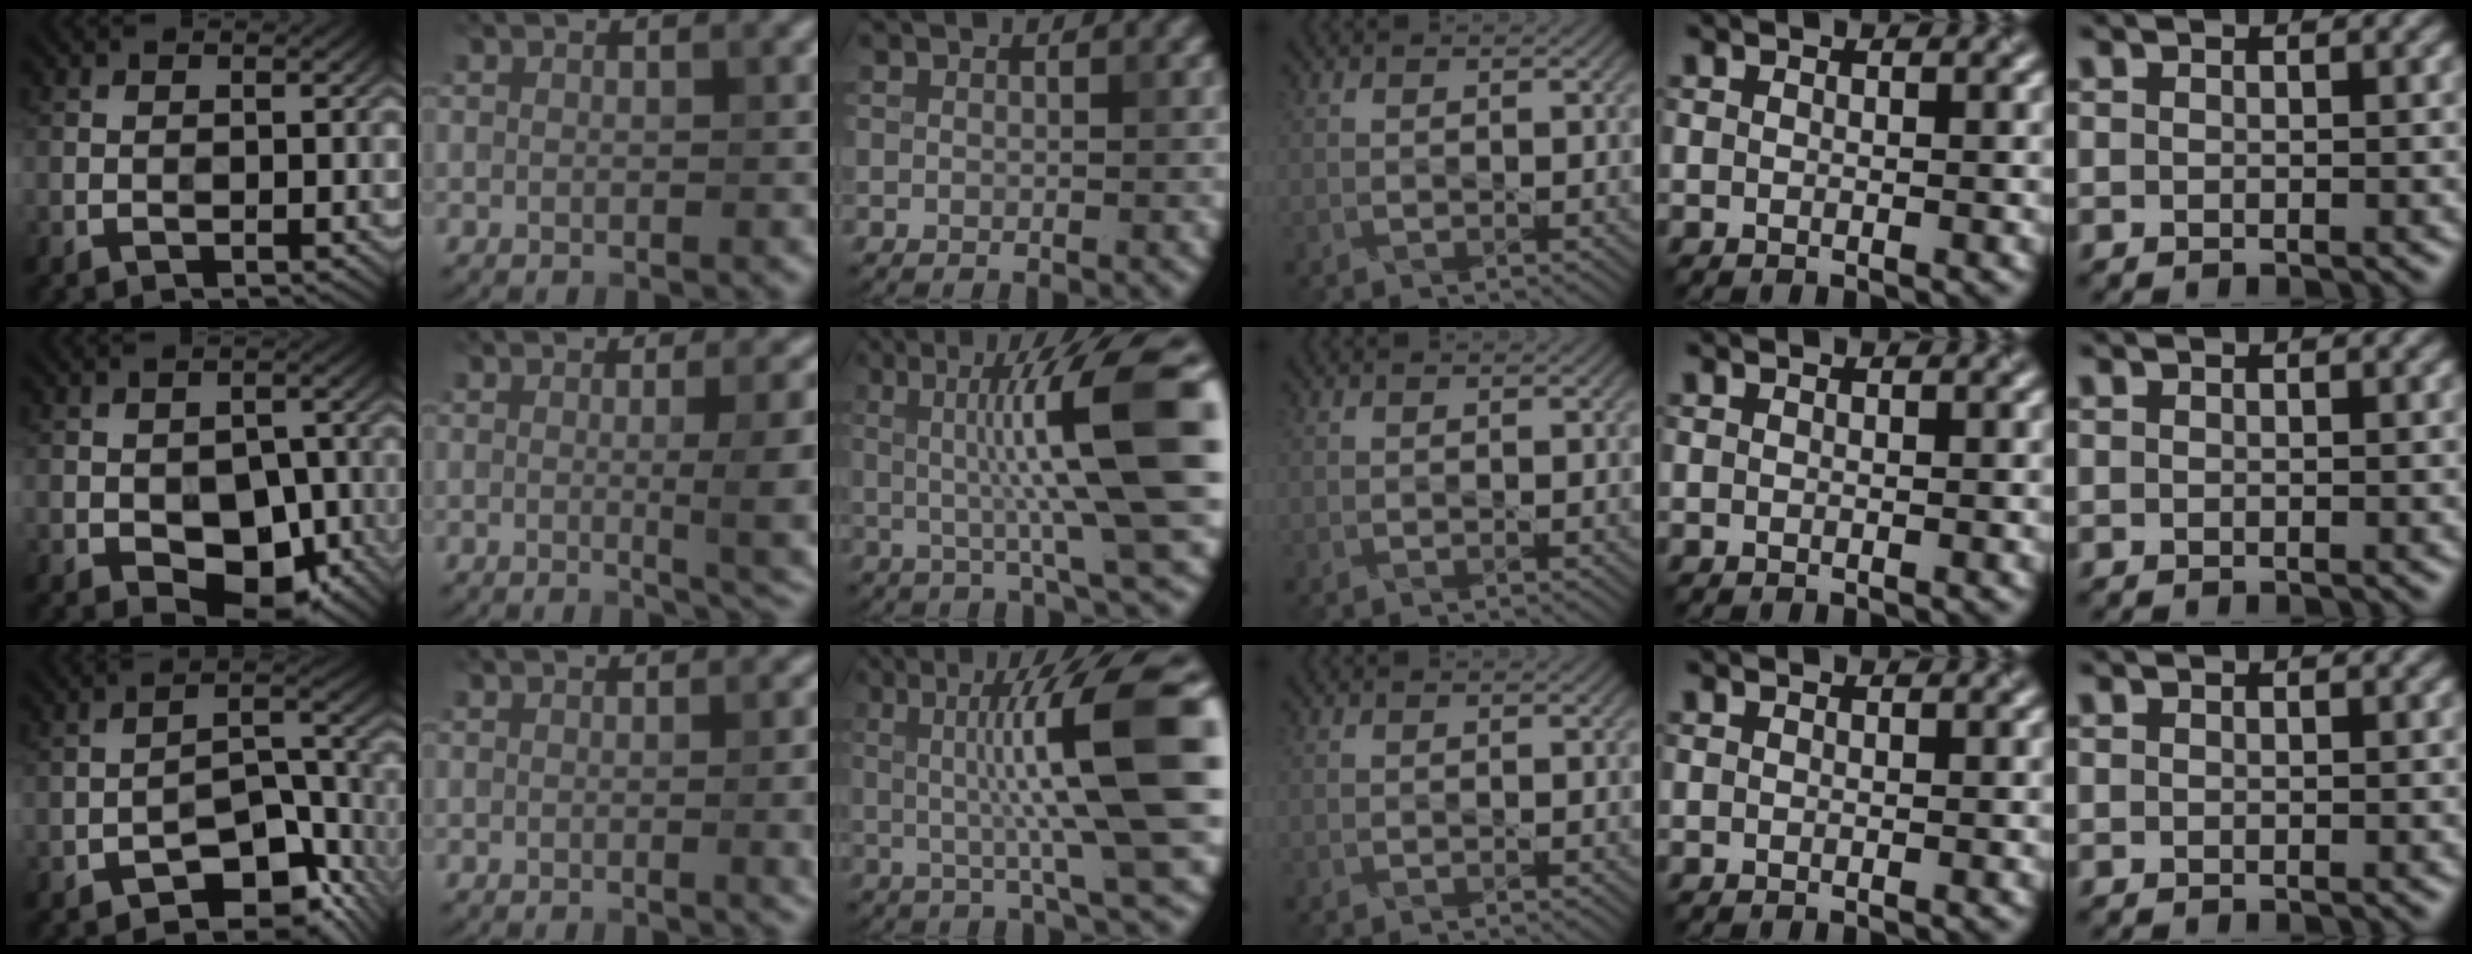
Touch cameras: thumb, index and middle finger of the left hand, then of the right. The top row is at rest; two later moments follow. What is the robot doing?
{"motion": "shake", "object": "plastic piggy bank"}